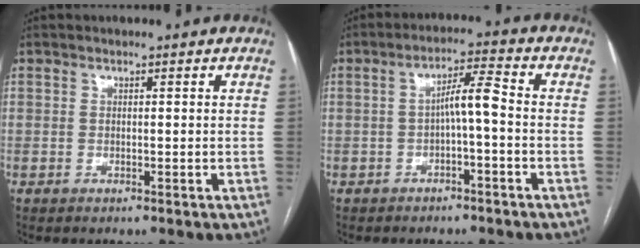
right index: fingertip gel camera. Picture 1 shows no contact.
{"total": 4.8, "force": [-0.8, 0.5, 4.7], "torque": [-0.077, 0.018, -0.012]}